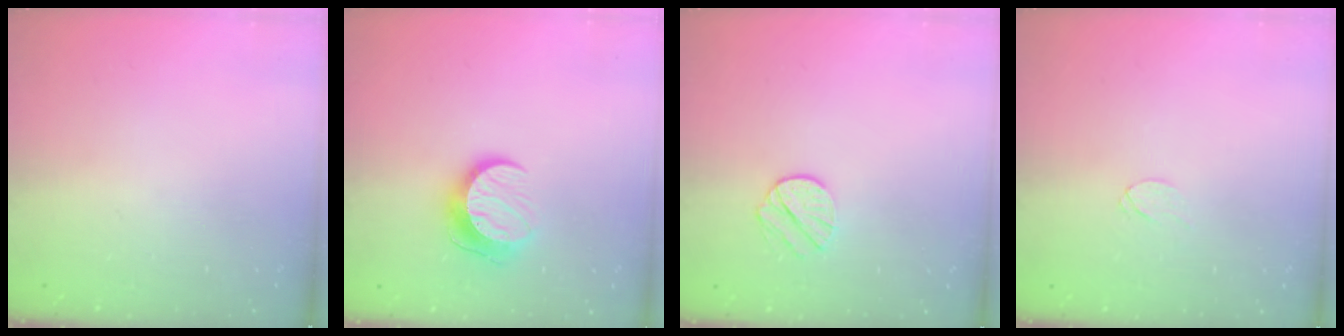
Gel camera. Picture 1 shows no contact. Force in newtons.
{"total": 10.3, "press": 10.3, "slide": 0.5}
{"total": 7.7, "press": 7.7, "slide": 0.3}
{"total": 3.4, "press": 3.4, "slide": 0.3}